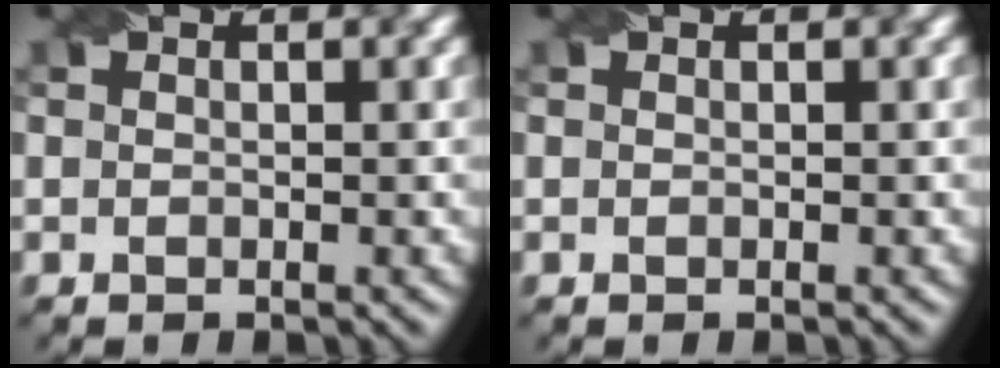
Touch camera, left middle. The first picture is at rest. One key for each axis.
{"total": 0.0}